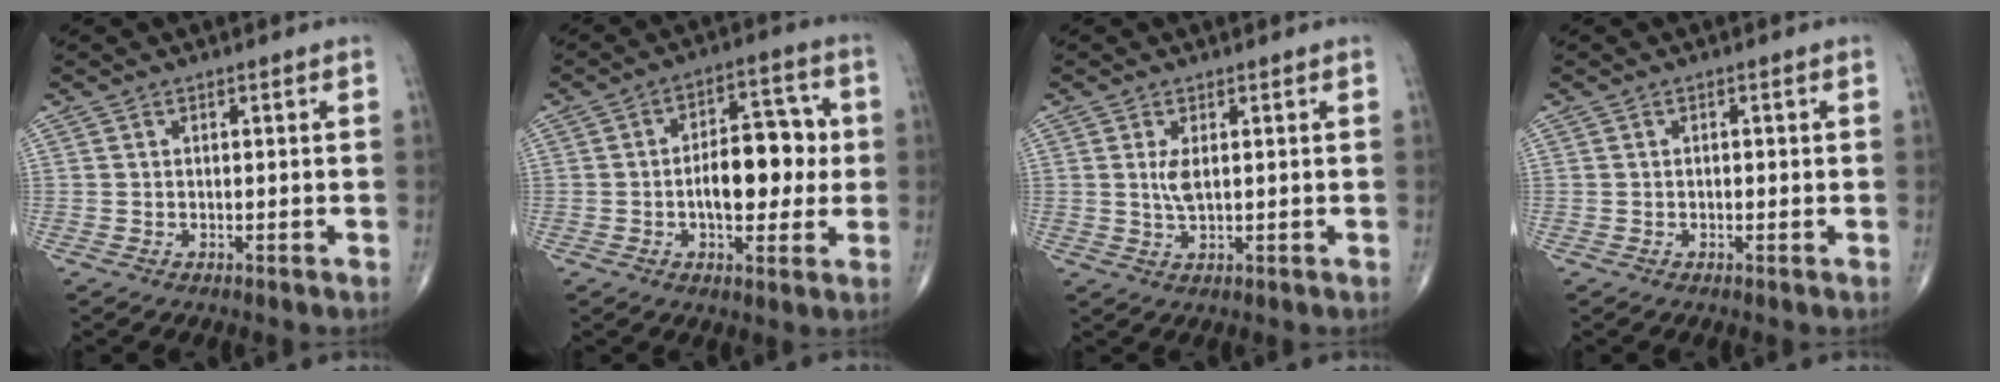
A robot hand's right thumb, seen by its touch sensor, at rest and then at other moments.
{"total": 12.5, "force": [-0.5, 6.7, 10.5], "torque": [-0.122, 0.024, -0.010]}
{"total": 2.5, "force": [0.5, 0.9, 2.3], "torque": [-0.049, -0.005, 0.013]}
{"total": 0.6, "force": [-0.1, 0.4, 0.5], "torque": [-0.004, 0.000, -0.002]}